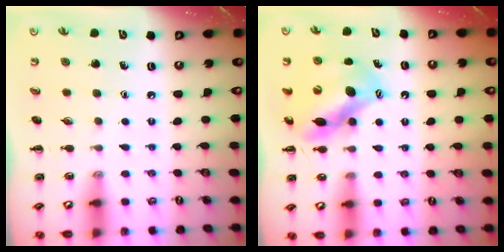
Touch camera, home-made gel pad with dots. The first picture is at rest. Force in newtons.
{"total": 12.4, "press": 12.0, "slide": 3.1}